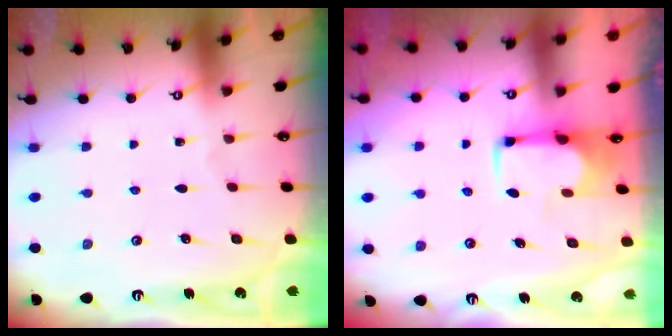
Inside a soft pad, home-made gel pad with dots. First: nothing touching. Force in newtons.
{"total": 1.9, "press": 1.7, "slide": 0.8}